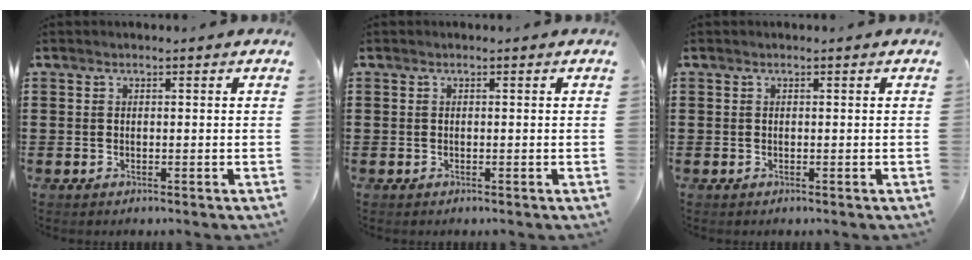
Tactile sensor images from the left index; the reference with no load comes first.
{"total": 0.0}
{"total": 0.0}